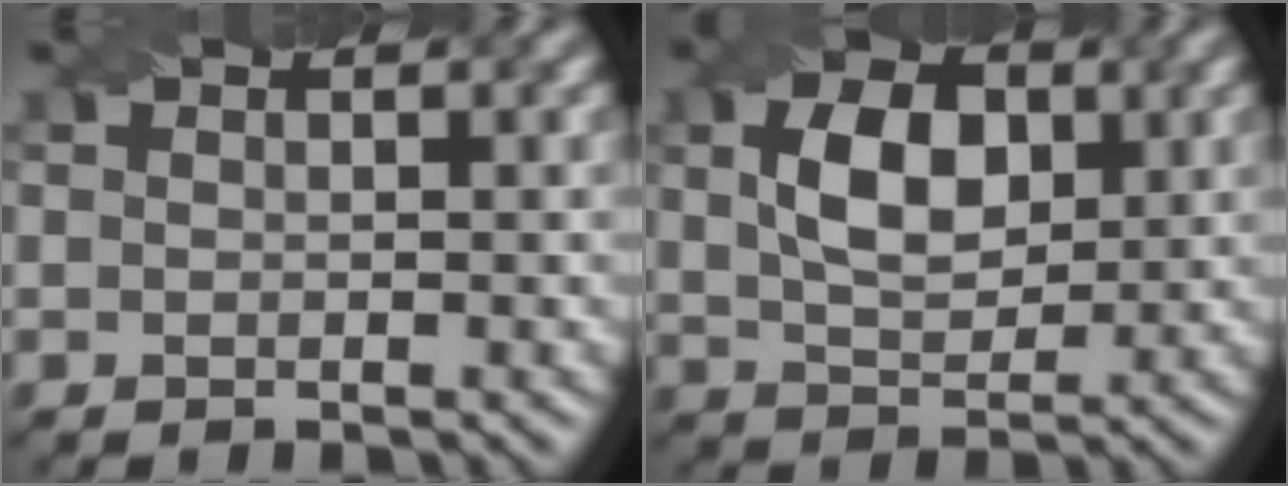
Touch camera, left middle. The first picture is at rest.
{"total": 5.8, "force": [1.4, 3.5, 4.3], "torque": [-0.084, 0.004, 0.024]}